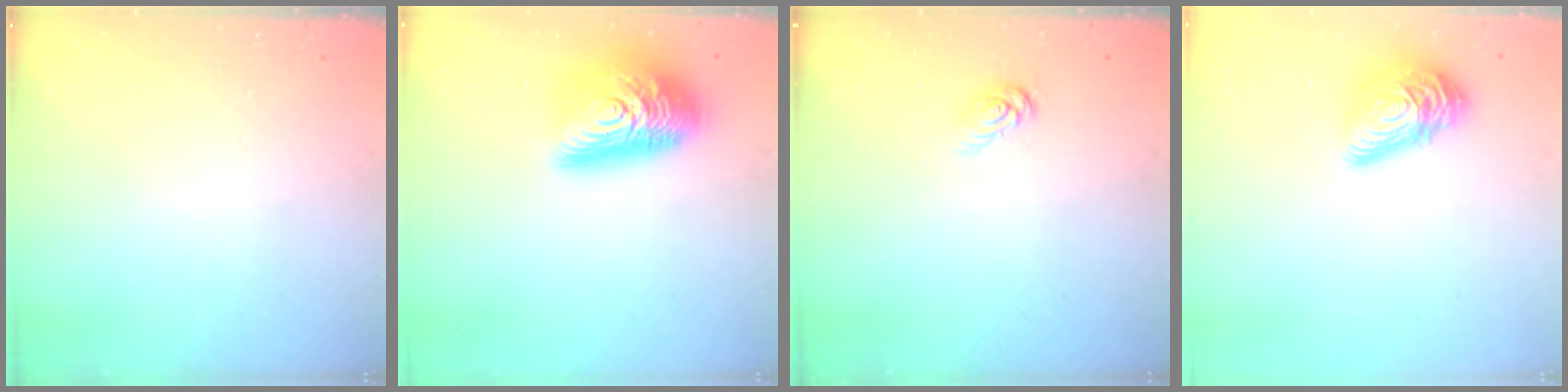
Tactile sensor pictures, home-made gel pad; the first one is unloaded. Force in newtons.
{"total": 21.0, "press": 21.0, "slide": 0.9}
{"total": 3.4, "press": 3.4, "slide": 0.1}
{"total": 15.3, "press": 15.3, "slide": 0.8}